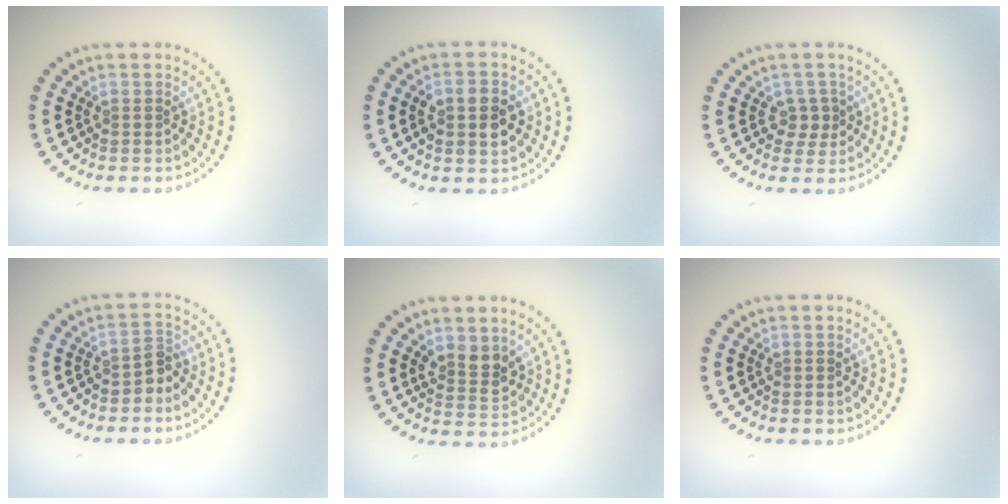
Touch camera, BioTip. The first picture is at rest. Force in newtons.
{"total": 3.8, "press": 3.8, "slide": 0.3}
{"total": 1.8, "press": 1.6, "slide": 0.8}
{"total": 1.5, "press": 1.2, "slide": 0.9}
{"total": 2.6, "press": 2.4, "slide": 1.0}
{"total": 0.0}